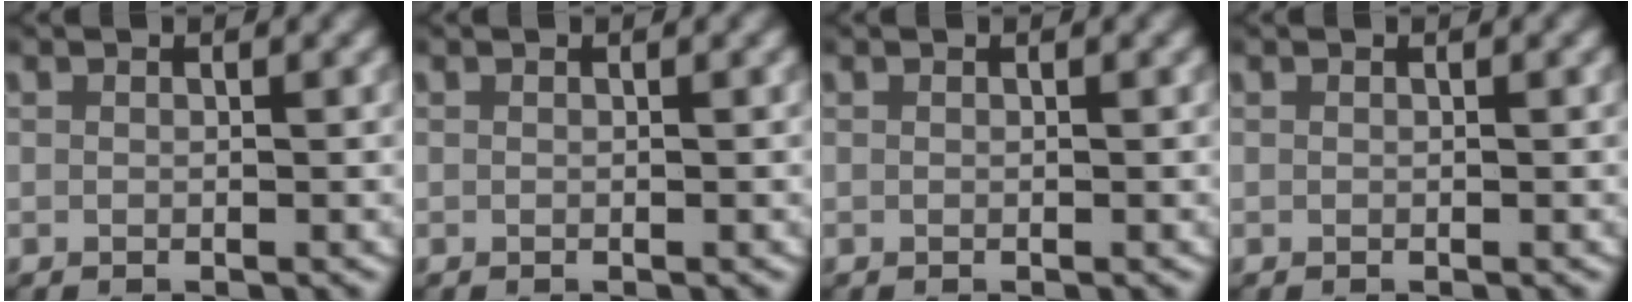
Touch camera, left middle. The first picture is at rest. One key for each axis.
{"total": 0.0}
{"total": 0.0}
{"total": 0.0}